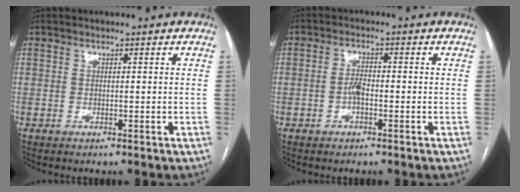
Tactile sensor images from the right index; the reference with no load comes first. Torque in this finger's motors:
{"motor_torque": [0.55, -0.10, 0.28, 0.07]}